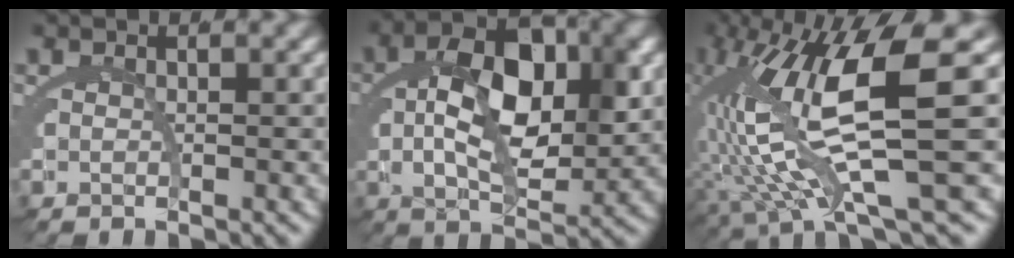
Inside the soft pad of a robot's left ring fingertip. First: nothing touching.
{"total": 9.0, "force": [1.6, 4.1, 7.8], "torque": [-0.117, 0.004, 0.027]}
{"total": 12.4, "force": [1.4, 3.9, 11.7], "torque": [-0.204, 0.004, 0.034]}